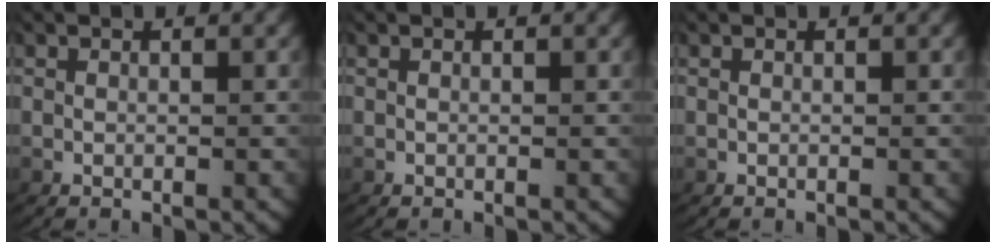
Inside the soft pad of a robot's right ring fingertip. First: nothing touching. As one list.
[{"total": 0.0}, {"total": 0.0}]